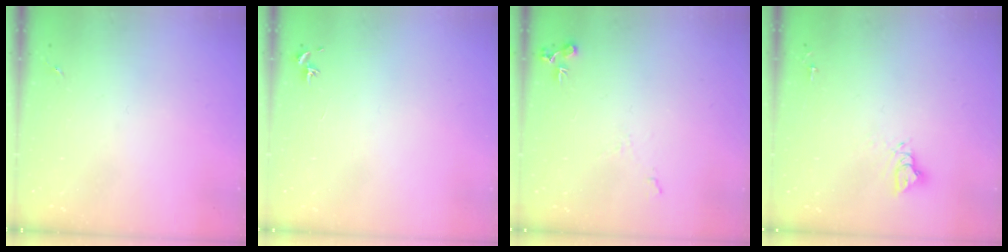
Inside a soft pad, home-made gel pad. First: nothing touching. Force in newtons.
{"total": 0.7, "press": 0.7, "slide": 0.3}
{"total": 6.8, "press": 6.8, "slide": 0.9}
{"total": 6.2, "press": 6.2, "slide": 0.3}